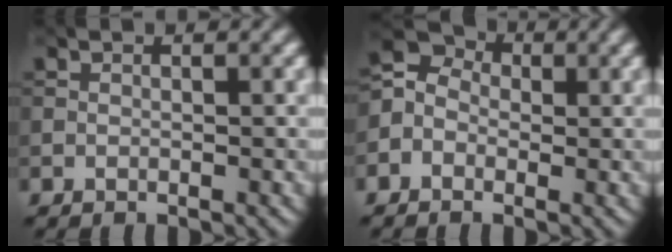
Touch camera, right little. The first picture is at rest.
{"total": 4.4, "force": [-0.6, 3.9, 2.0], "torque": [-0.029, 0.021, -0.036]}